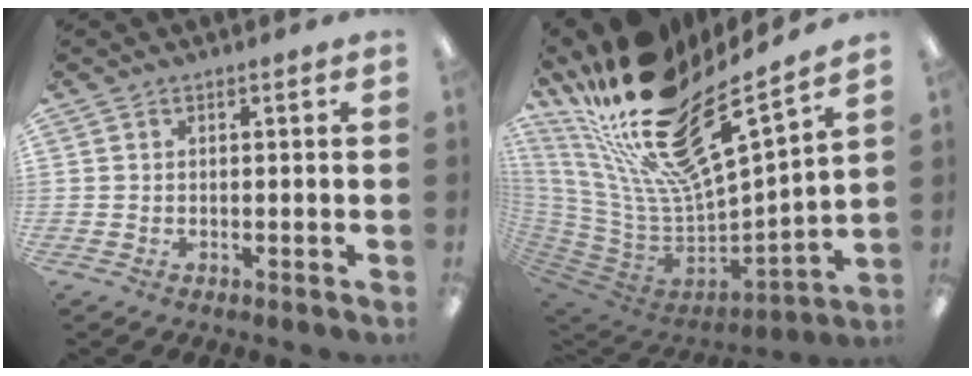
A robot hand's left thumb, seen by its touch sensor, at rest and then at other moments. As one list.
[{"total": 25.2, "force": [16.9, 7.6, 17.2], "torque": [-0.311, -0.137, 0.302]}]